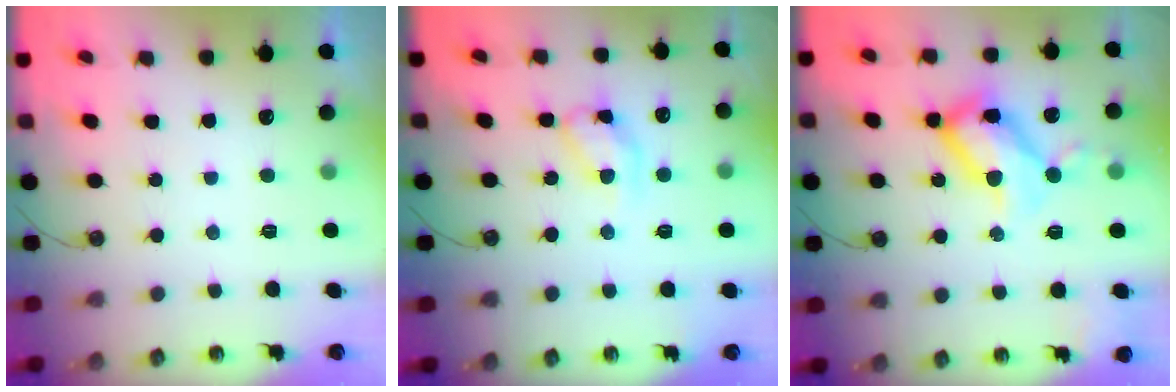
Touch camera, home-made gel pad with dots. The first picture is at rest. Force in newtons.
{"total": 11.1, "press": 11.0, "slide": 0.9}
{"total": 20.1, "press": 20.0, "slide": 1.8}